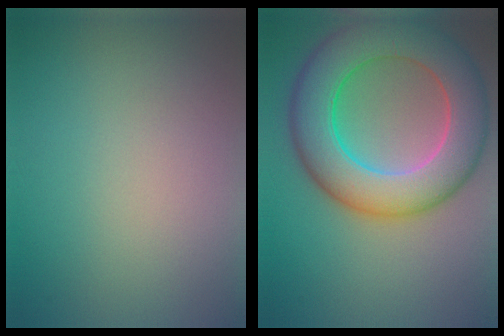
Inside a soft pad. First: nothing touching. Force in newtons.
{"total": 10.4, "press": 10.4, "slide": 0.7}